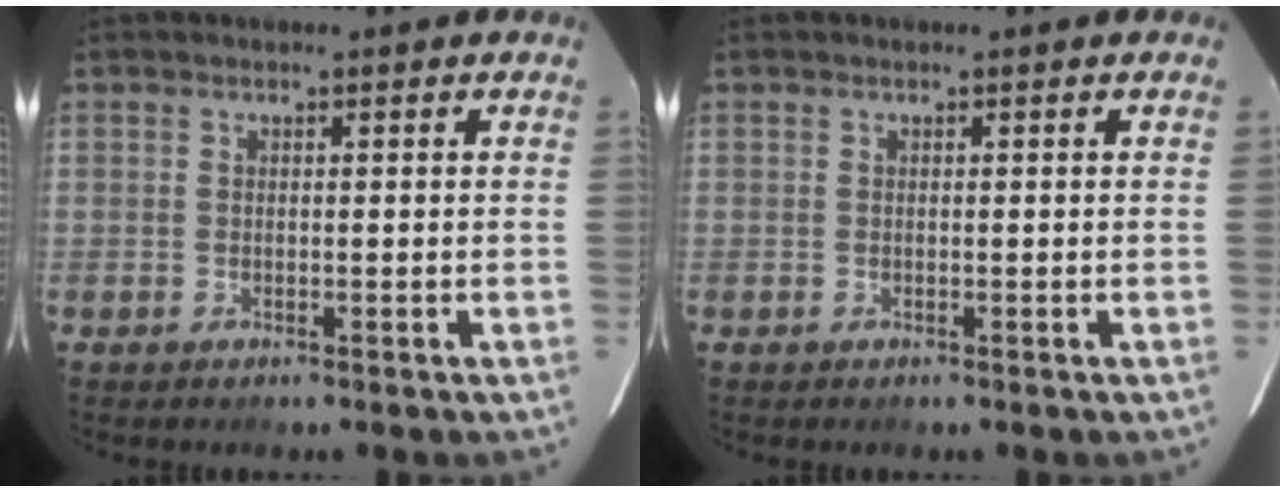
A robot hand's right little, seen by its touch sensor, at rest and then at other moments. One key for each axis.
{"total": 0.0}